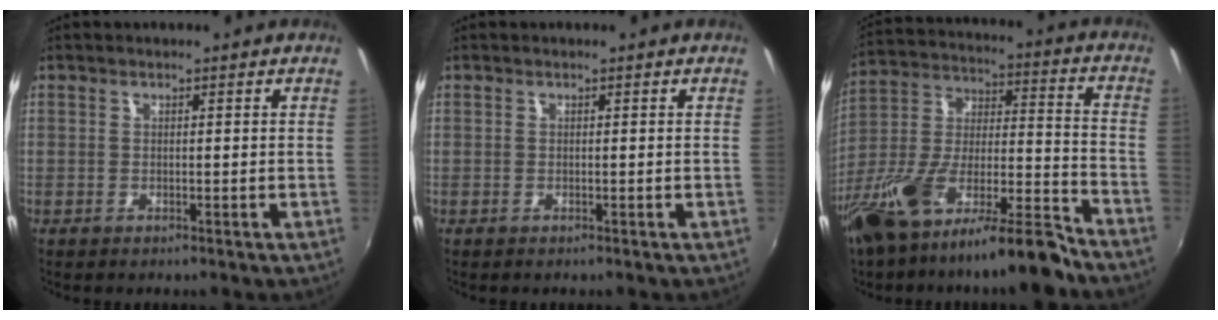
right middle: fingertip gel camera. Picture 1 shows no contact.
{"total": 0.0}
{"total": 21.1, "force": [-15.3, 4.1, 13.9], "torque": [-0.256, -0.016, -0.266]}